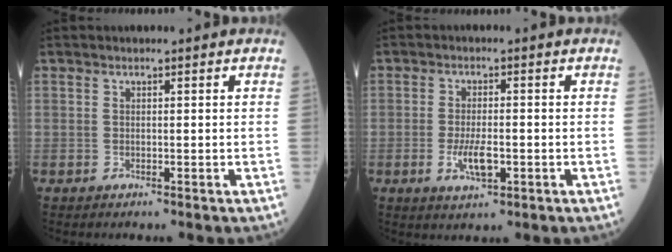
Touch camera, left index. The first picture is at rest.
{"total": 4.3, "force": [-1.3, 1.2, 3.9], "torque": [-0.076, -0.004, -0.018]}